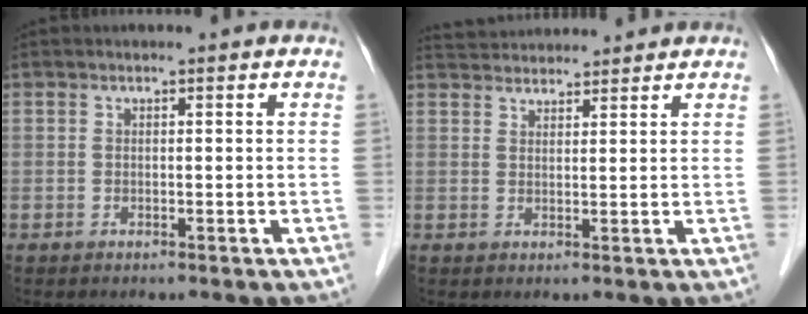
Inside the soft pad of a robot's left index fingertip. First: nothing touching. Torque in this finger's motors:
{"motor_torque": [0.03, -0.37, -0.08, 0.01]}